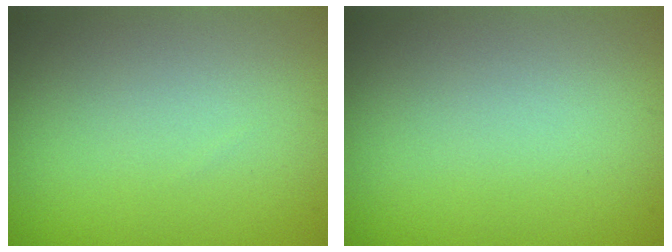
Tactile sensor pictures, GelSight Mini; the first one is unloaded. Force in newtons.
{"total": 0.0}